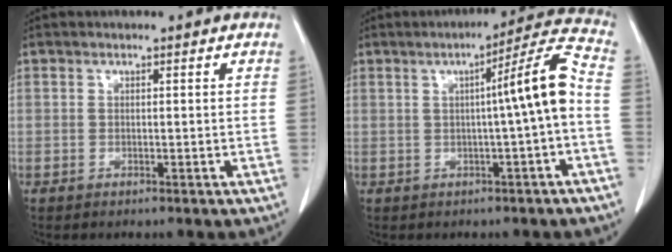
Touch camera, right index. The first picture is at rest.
{"total": 8.2, "force": [-0.7, -0.9, 8.1], "torque": [-0.114, 0.019, -0.013]}